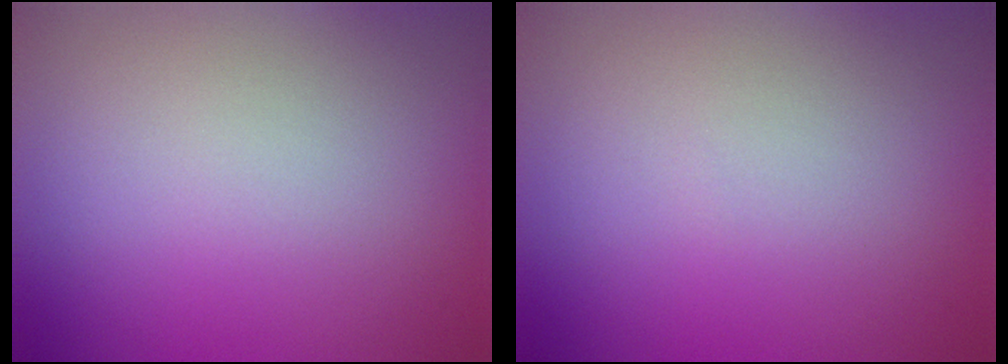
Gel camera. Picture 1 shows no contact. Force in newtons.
{"total": 0.0}